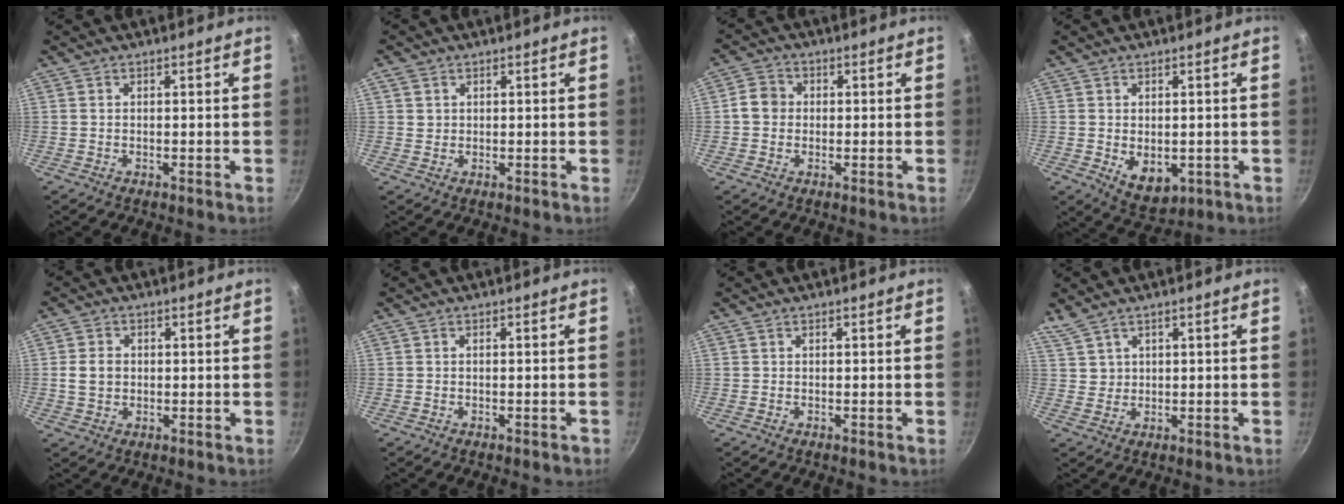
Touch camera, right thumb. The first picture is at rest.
{"total": 1.9, "force": [0.8, 1.6, 0.7], "torque": [-0.010, -0.002, 0.013]}
{"total": 4.2, "force": [0.0, 3.7, 1.9], "torque": [-0.021, 0.008, -0.012]}
{"total": 7.0, "force": [-0.9, 4.7, 5.1], "torque": [-0.063, -0.011, 0.004]}
{"total": 4.4, "force": [0.2, 3.6, 2.6], "torque": [-0.037, 0.005, 0.001]}
{"total": 0.7, "force": [-0.4, 0.3, 0.5], "torque": [-0.010, 0.012, -0.003]}
{"total": 0.0}
{"total": 3.4, "force": [2.8, 1.4, 1.4], "torque": [-0.029, -0.001, 0.068]}